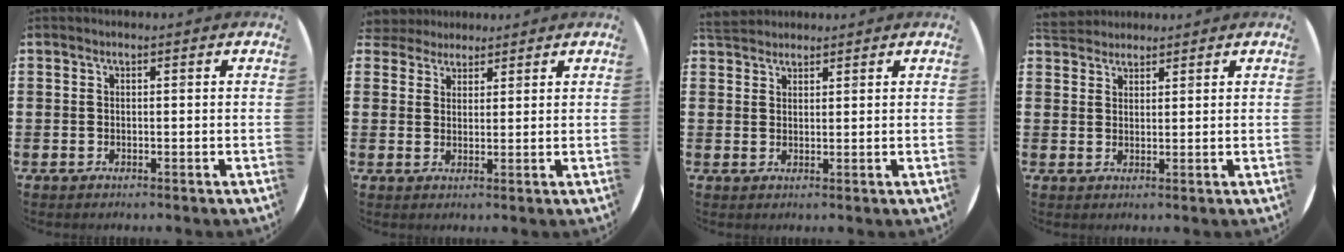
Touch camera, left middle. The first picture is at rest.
{"total": 3.0, "force": [2.7, 1.3, -0.4], "torque": [-0.001, 0.002, 0.052]}
{"total": 2.8, "force": [2.7, 0.8, 0.2], "torque": [0.000, -0.003, 0.050]}
{"total": 2.7, "force": [2.6, 0.8, -0.1], "torque": [-0.003, 0.000, 0.051]}